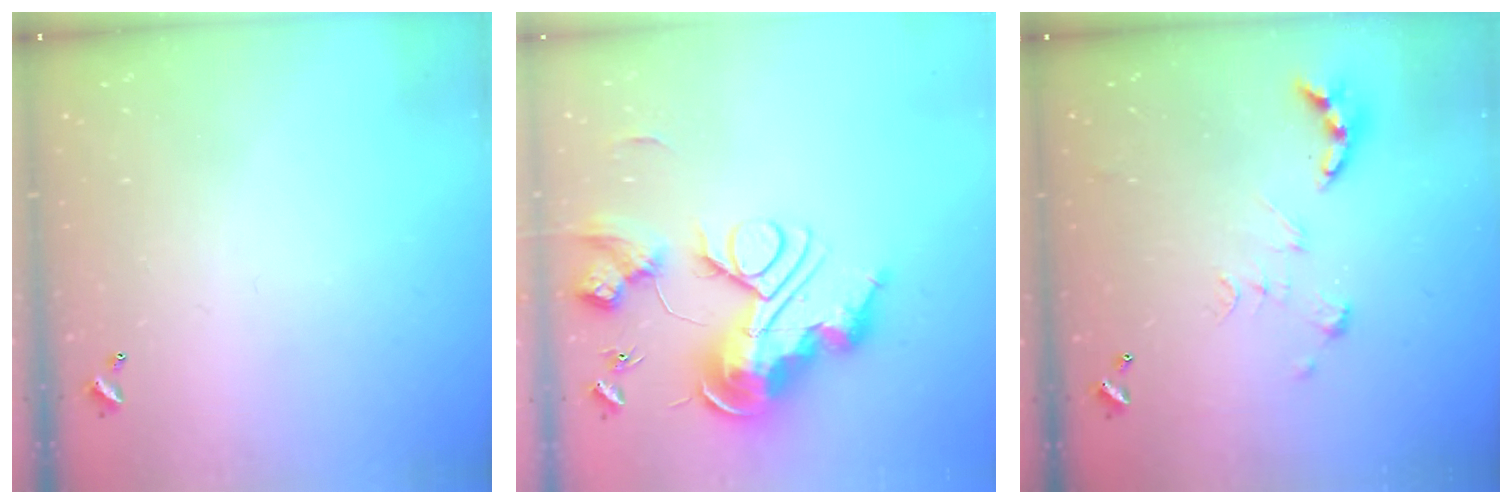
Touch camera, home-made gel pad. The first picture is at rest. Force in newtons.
{"total": 0.7, "press": 0.7, "slide": 0.0}
{"total": 6.1, "press": 6.1, "slide": 0.9}